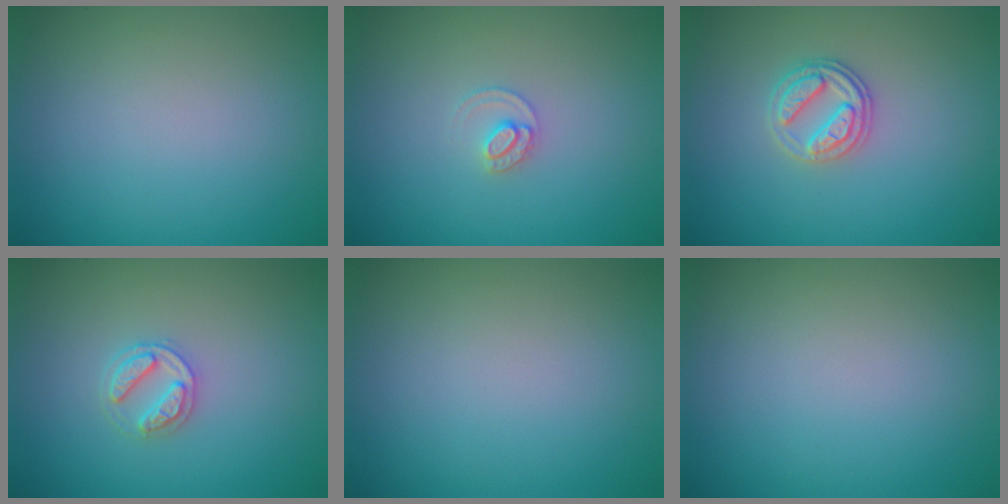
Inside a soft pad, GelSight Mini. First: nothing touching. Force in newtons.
{"total": 1.5, "press": 1.5, "slide": 0.2}
{"total": 2.7, "press": 2.6, "slide": 0.8}
{"total": 2.4, "press": 2.4, "slide": 0.4}
{"total": 0.0}
{"total": 0.0}